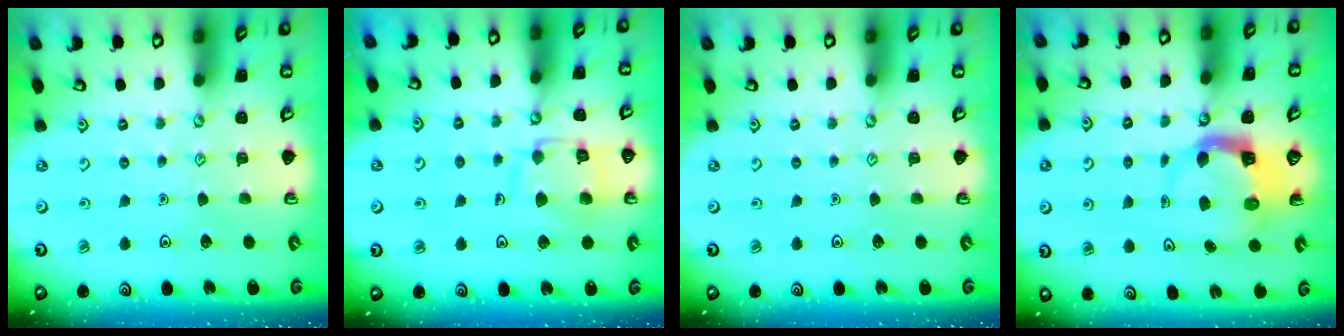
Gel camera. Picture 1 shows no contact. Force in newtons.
{"total": 11.5, "press": 11.5, "slide": 0.9}
{"total": 0.0}
{"total": 4.0, "press": 4.0, "slide": 0.6}